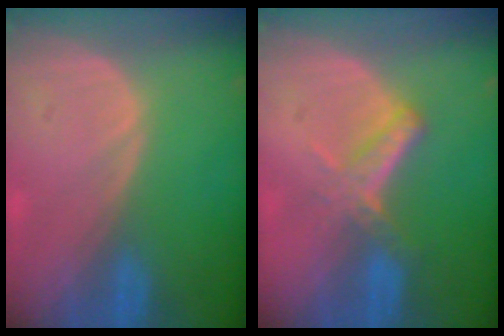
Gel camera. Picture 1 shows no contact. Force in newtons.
{"total": 5.6, "press": 4.7, "slide": 3.0}